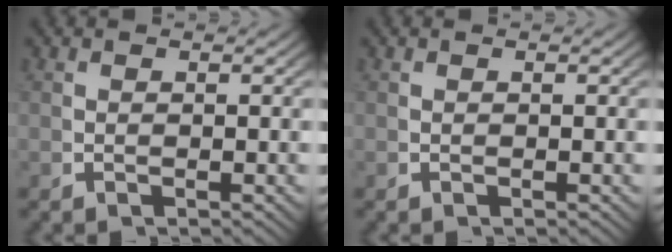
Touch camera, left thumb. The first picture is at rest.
{"total": 0.0}